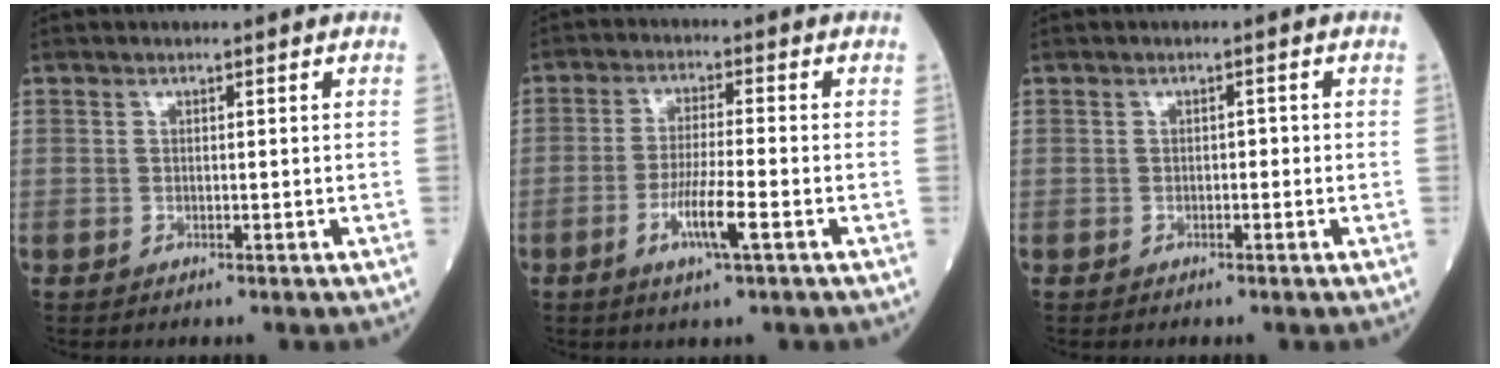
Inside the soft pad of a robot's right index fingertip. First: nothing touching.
{"total": 6.1, "force": [-2.5, 0.0, 5.6], "torque": [-0.108, -0.009, -0.045]}
{"total": 0.7, "force": [-0.3, 0.5, 0.5], "torque": [-0.002, 0.004, -0.006]}